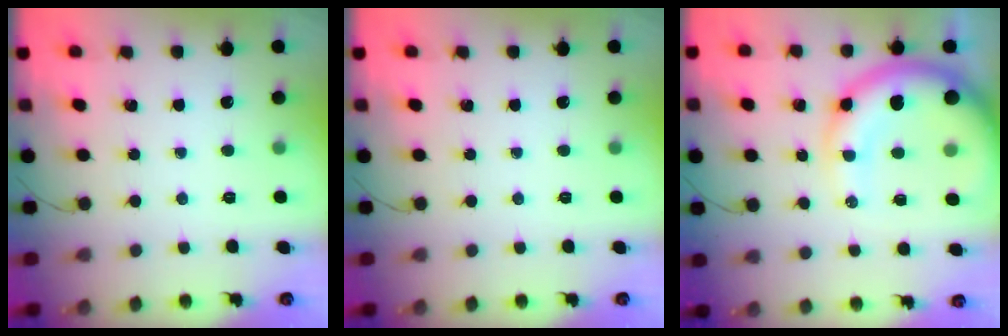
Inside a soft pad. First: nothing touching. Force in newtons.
{"total": 0.0}
{"total": 15.4, "press": 14.9, "slide": 3.7}